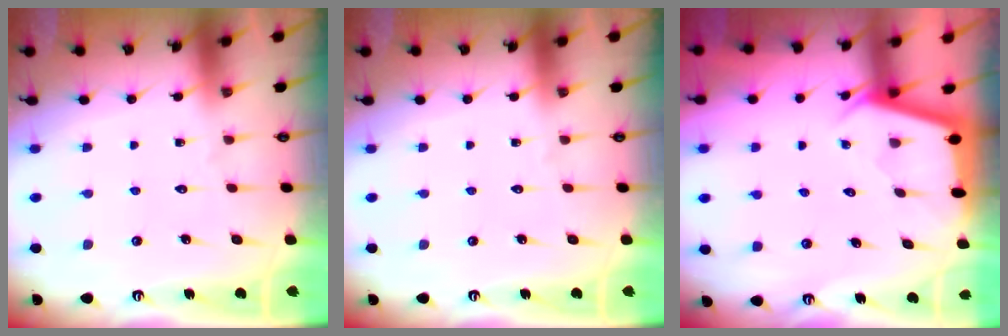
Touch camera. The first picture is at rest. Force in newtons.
{"total": 0.0}
{"total": 2.4, "press": 2.4, "slide": 0.2}